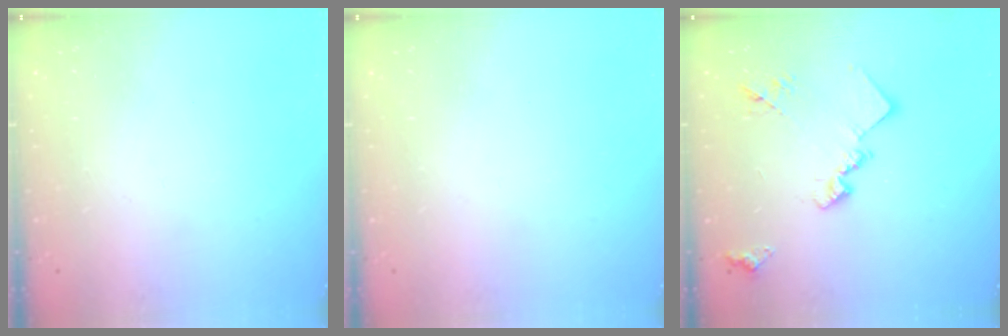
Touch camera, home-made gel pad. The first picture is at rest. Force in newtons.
{"total": 0.0}
{"total": 15.4, "press": 15.3, "slide": 1.0}